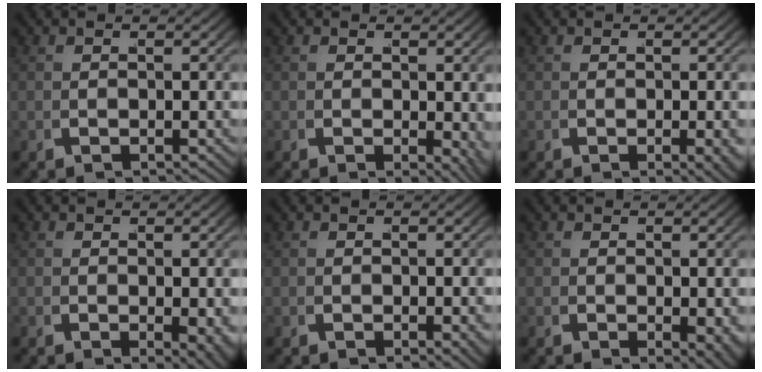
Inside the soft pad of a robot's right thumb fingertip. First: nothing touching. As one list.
[{"total": 2.0, "force": [0.1, 1.0, 1.7], "torque": [-0.015, -0.011, 0.007]}, {"total": 1.8, "force": [-0.3, 0.6, 1.7], "torque": [-0.025, -0.004, -0.001]}, {"total": 2.5, "force": [-0.2, 1.0, 2.2], "torque": [-0.027, -0.012, 0.004]}, {"total": 0.9, "force": [-0.1, 0.3, 0.8], "torque": [-0.013, -0.002, 0.001]}, {"total": 2.2, "force": [-0.2, 1.0, 1.9], "torque": [-0.021, -0.011, 0.005]}]